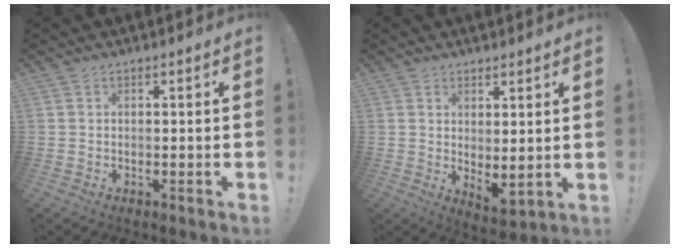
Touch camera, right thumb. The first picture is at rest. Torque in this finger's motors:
{"motor_torque": [-0.25, 0.31, 0.11, 0.21, 0.00]}